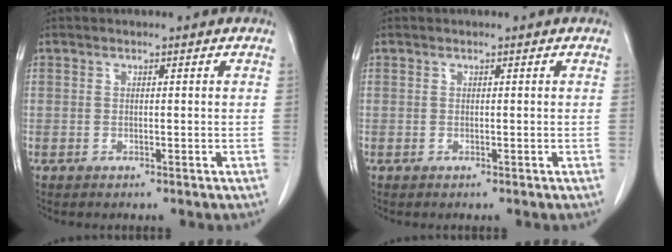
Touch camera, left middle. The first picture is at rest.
{"total": 0.0}